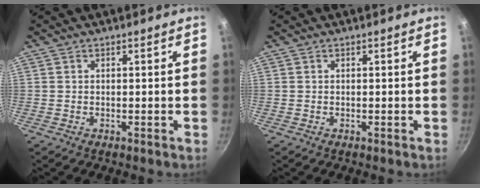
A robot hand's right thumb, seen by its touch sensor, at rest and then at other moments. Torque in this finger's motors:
{"motor_torque": [0.01, -0.01, 0.00, 0.00, 0.00]}